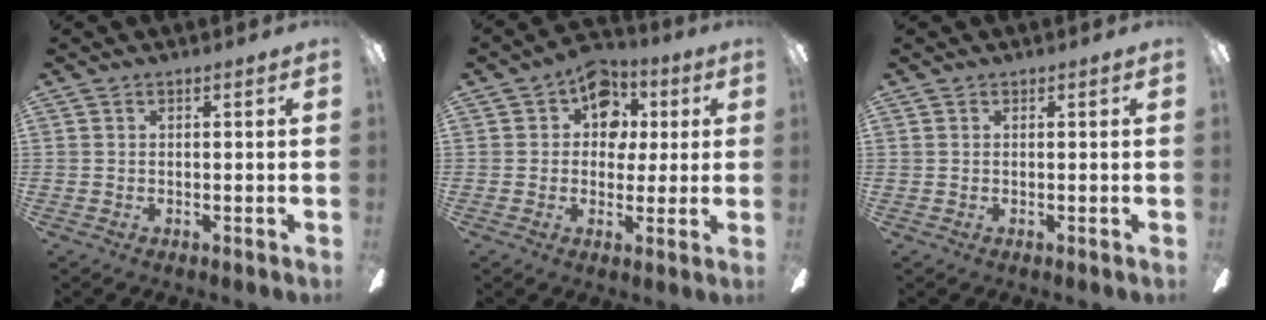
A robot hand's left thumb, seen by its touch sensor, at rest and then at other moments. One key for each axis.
{"total": 10.3, "fx": 3.9, "fy": 8.1, "fz": 5.0, "tx": -0.072, "ty": -0.009, "tz": 0.073}
{"total": 0.0}